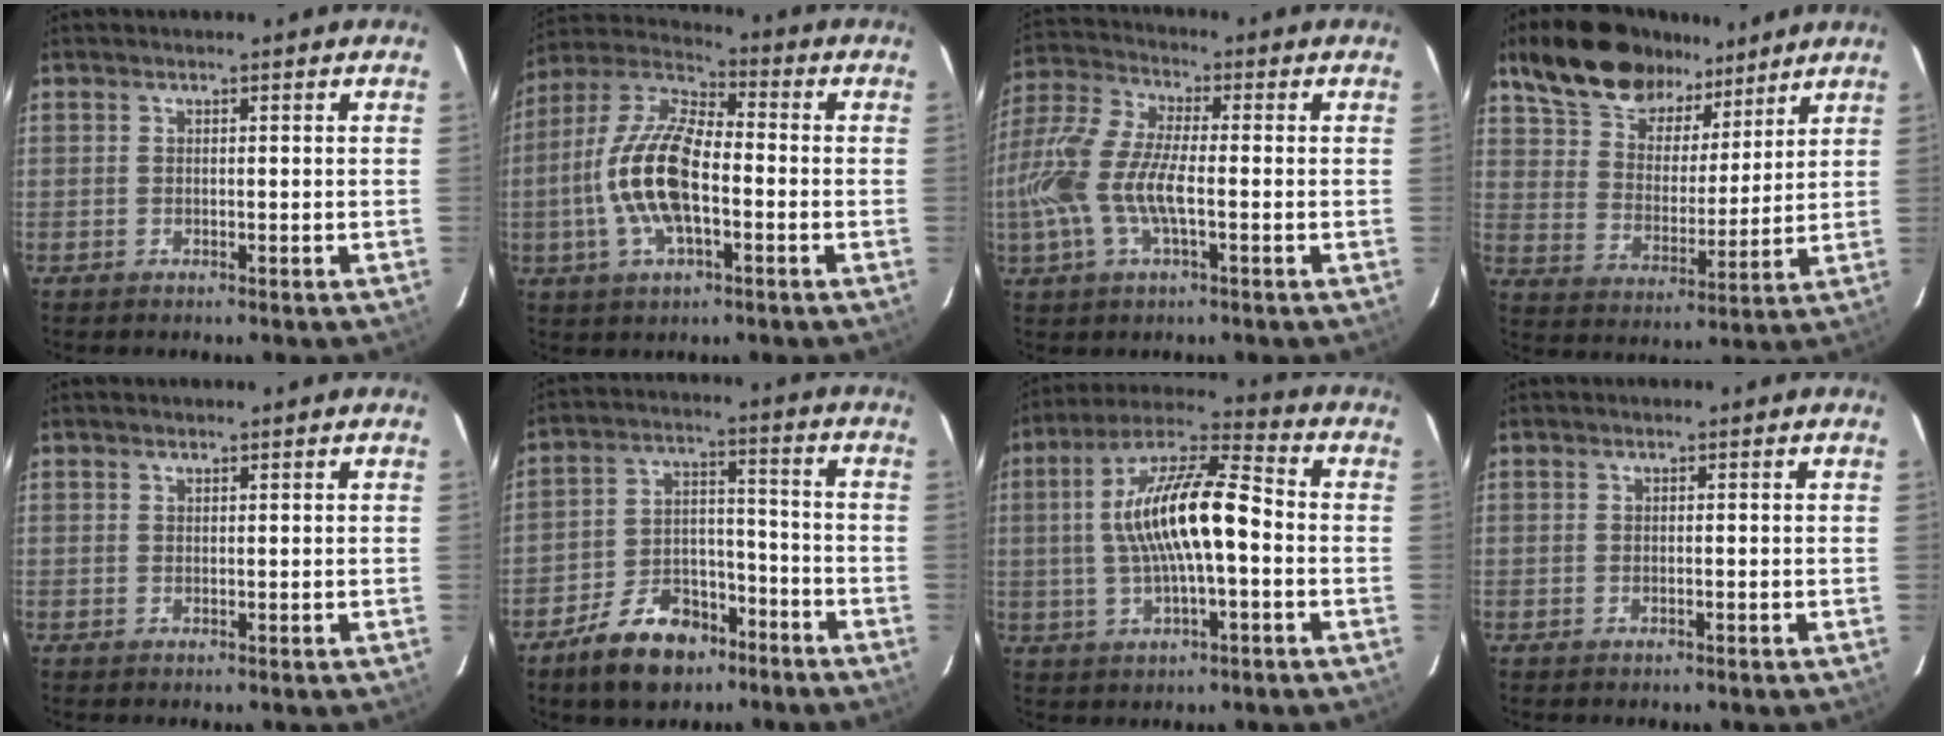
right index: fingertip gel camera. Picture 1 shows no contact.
{"total": 15.5, "force": [-3.0, 6.6, 13.7], "torque": [-0.282, 0.004, -0.064]}
{"total": 14.7, "force": [-2.6, 5.2, 13.5], "torque": [-0.293, 0.000, -0.057]}
{"total": 18.2, "force": [12.8, 9.2, 9.2], "torque": [-0.195, 0.060, 0.231]}
{"total": 0.5, "force": [0.5, 0.2, 0.0], "torque": [0.000, 0.002, 0.009]}
{"total": 12.6, "force": [-8.6, 7.2, 5.7], "torque": [-0.119, 0.025, -0.130]}
{"total": 15.3, "force": [-0.7, 4.1, 14.8], "torque": [-0.271, 0.020, -0.016]}
{"total": 0.0}